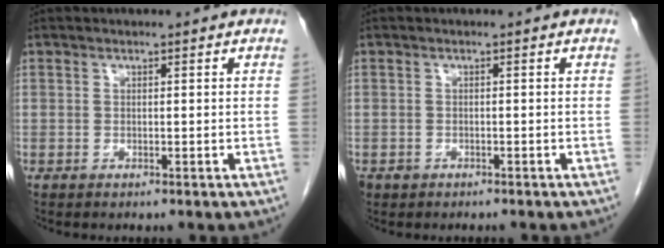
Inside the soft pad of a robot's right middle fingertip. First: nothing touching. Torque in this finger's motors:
{"motor_torque": [-0.13, 0.16, -0.03, -0.01]}